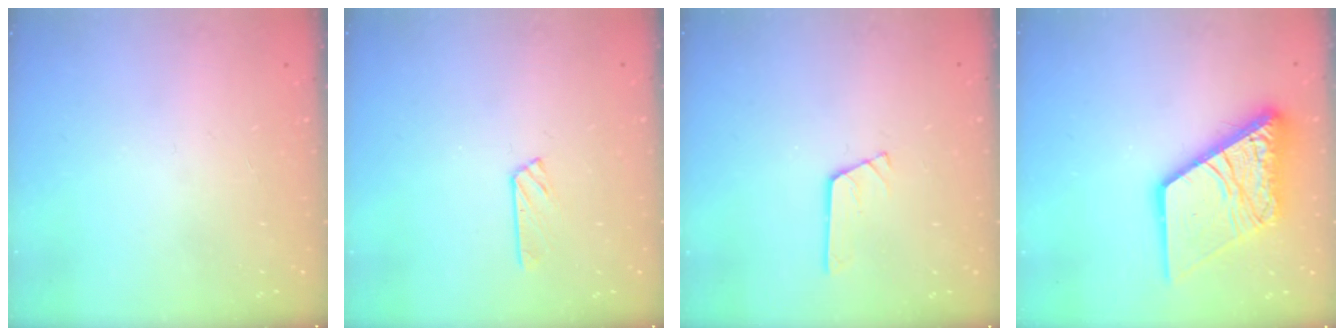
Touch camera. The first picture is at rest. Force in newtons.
{"total": 2.9, "press": 2.9, "slide": 0.3}
{"total": 2.9, "press": 2.9, "slide": 0.2}
{"total": 18.7, "press": 18.6, "slide": 2.2}